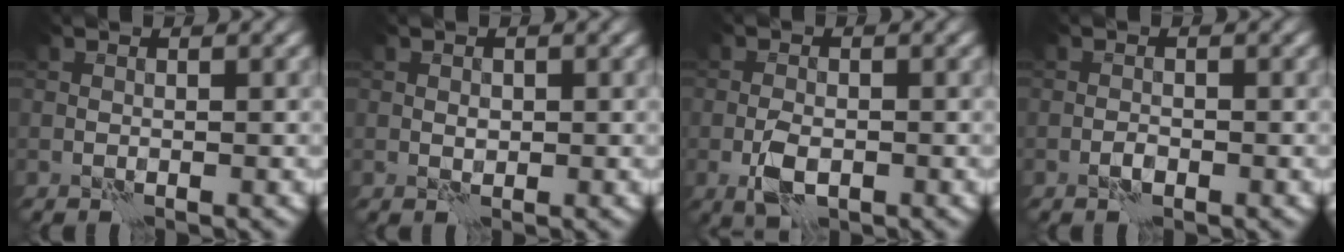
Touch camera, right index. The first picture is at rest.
{"total": 0.7, "force": [0.1, 0.5, 0.4], "torque": [-0.004, 0.001, 0.001]}
{"total": 3.2, "force": [-1.3, 1.6, 2.5], "torque": [-0.049, -0.002, -0.027]}
{"total": 0.9, "force": [-0.6, 0.4, 0.5], "torque": [-0.008, 0.005, -0.012]}